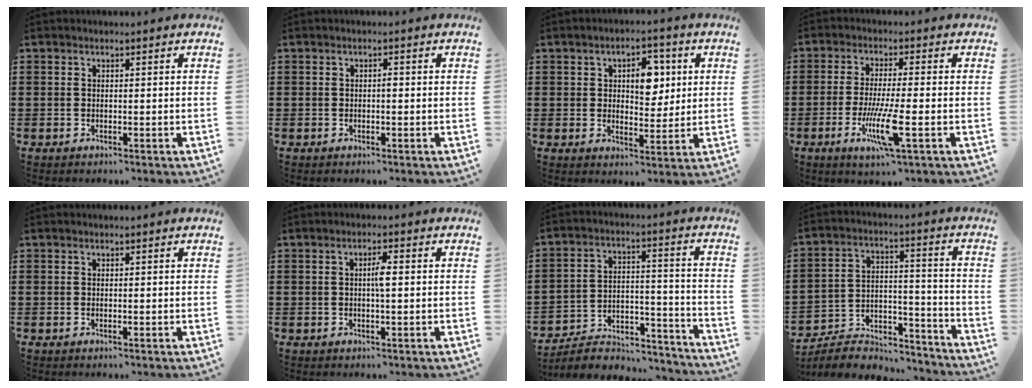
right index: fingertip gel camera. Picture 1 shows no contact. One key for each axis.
{"total": 0.7, "fx": -0.1, "fy": 0.2, "fz": 0.6, "tx": -0.012, "ty": -0.003, "tz": -0.002}
{"total": 5.8, "fx": 1.6, "fy": 3.7, "fz": 4.1, "tx": -0.060, "ty": 0.003, "tz": 0.016}
{"total": 8.2, "fx": -2.7, "fy": 0.9, "fz": 7.6, "tx": -0.156, "ty": -0.022, "tz": -0.052}
{"total": 0.0}
{"total": 2.5, "fx": 0.1, "fy": 0.4, "fz": 2.4, "tx": -0.045, "ty": -0.001, "tz": -0.001}
{"total": 5.0, "fx": -4.6, "fy": 1.7, "fz": 1.0, "tx": -0.020, "ty": 0.008, "tz": -0.092}
{"total": 5.8, "fx": -5.4, "fy": 1.8, "fz": 1.1, "tx": -0.026, "ty": 0.008, "tz": -0.106}